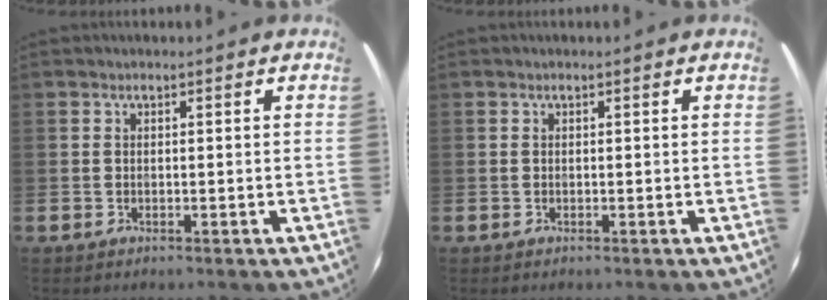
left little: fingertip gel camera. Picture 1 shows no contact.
{"total": 0.0}